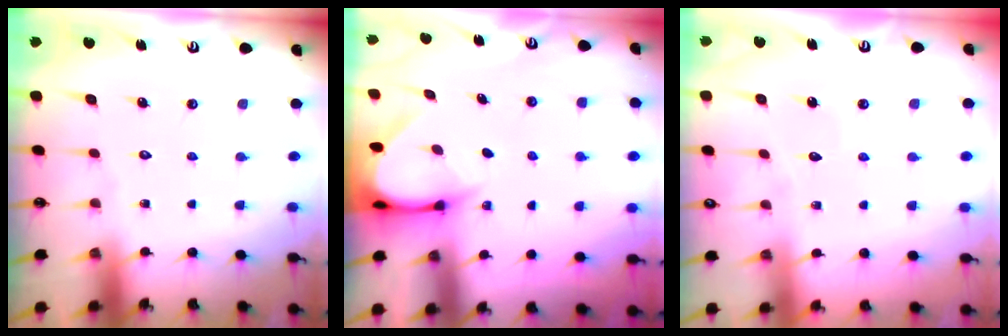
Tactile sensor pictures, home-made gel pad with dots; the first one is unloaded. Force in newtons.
{"total": 4.7, "press": 4.7, "slide": 0.6}
{"total": 3.2, "press": 3.1, "slide": 0.3}